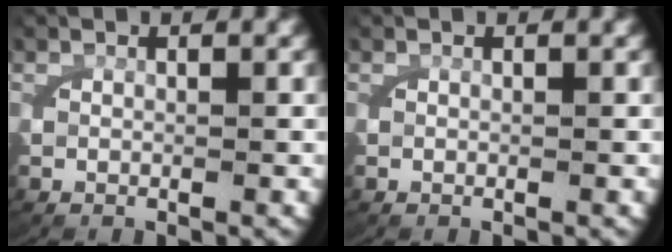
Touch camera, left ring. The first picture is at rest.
{"total": 0.0}